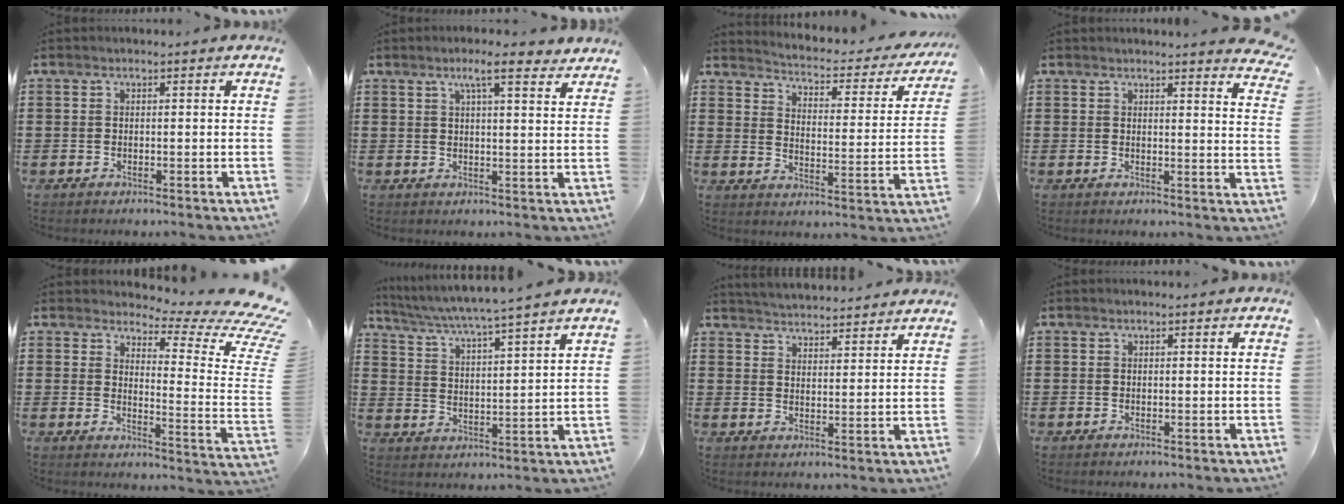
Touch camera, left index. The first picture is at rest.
{"total": 5.6, "force": [4.2, 0.5, 3.7], "torque": [-0.075, -0.006, 0.070]}
{"total": 2.5, "force": [2.4, 0.1, 0.8], "torque": [-0.036, -0.028, 0.029]}
{"total": 2.8, "force": [2.7, -0.4, 0.7], "torque": [-0.016, -0.014, 0.048]}
{"total": 5.6, "force": [4.2, 1.0, 3.6], "torque": [-0.066, -0.045, 0.064]}
{"total": 4.2, "force": [3.8, -1.0, 1.5], "torque": [-0.050, -0.033, 0.057]}
{"total": 4.0, "force": [3.9, -0.3, 0.0], "torque": [-0.013, -0.022, 0.071]}
{"total": 0.0}